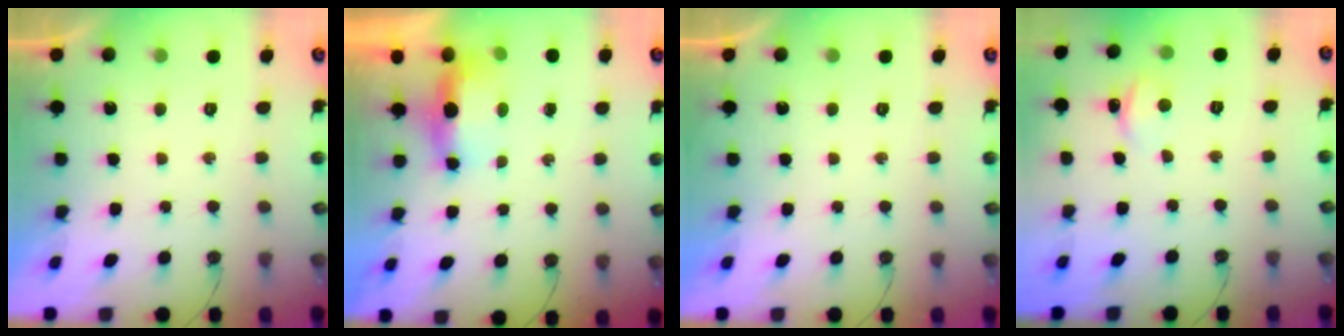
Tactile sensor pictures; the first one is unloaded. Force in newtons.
{"total": 10.5, "press": 6.1, "slide": 8.5}
{"total": 0.0}
{"total": 3.0, "press": 3.0, "slide": 0.4}